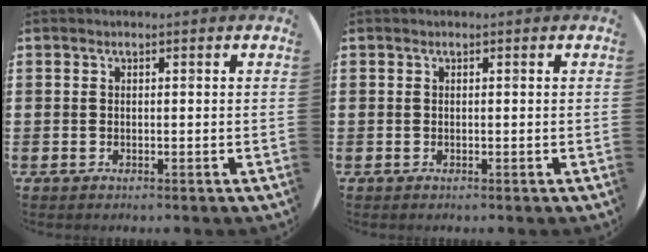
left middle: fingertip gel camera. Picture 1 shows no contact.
{"total": 0.0}